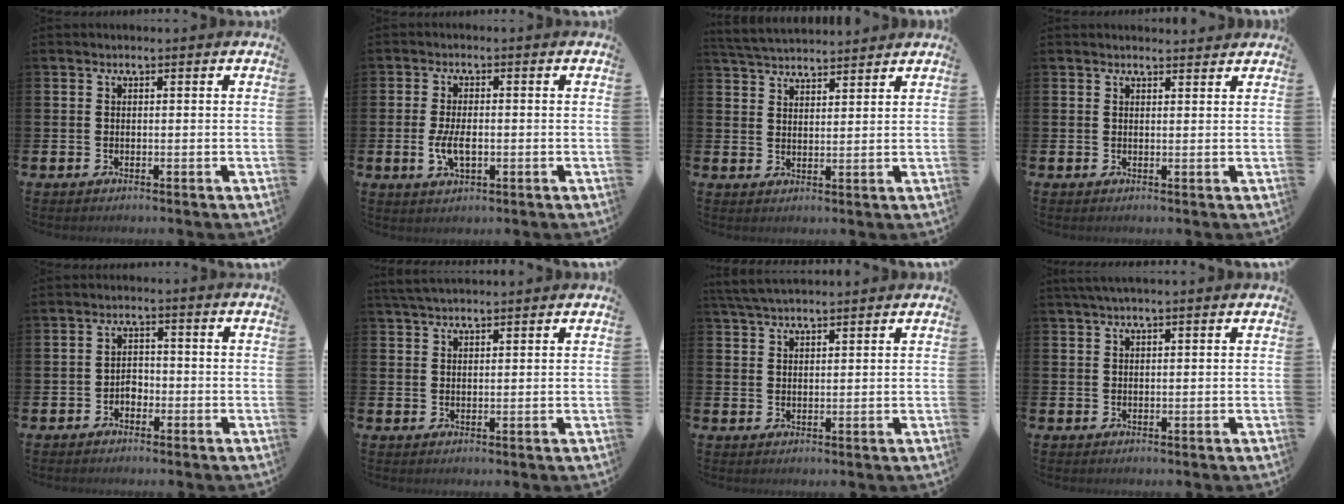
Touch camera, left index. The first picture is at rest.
{"total": 4.0, "force": [-0.6, 2.0, 3.4], "torque": [-0.055, -0.005, -0.014]}
{"total": 4.2, "force": [4.2, 0.6, 0.2], "torque": [-0.023, -0.019, 0.077]}
{"total": 1.5, "force": [1.4, 0.2, 0.0], "torque": [0.007, -0.005, 0.024]}
{"total": 2.0, "force": [-1.3, 1.4, 0.7], "torque": [-0.011, 0.004, -0.030]}
{"total": 3.2, "force": [3.0, 0.6, 1.0], "torque": [-0.025, -0.006, 0.056]}
{"total": 4.0, "force": [3.7, 0.7, 1.3], "torque": [-0.032, -0.009, 0.070]}
{"total": 1.8, "force": [1.4, 0.0, 1.0], "torque": [-0.019, 0.002, 0.025]}